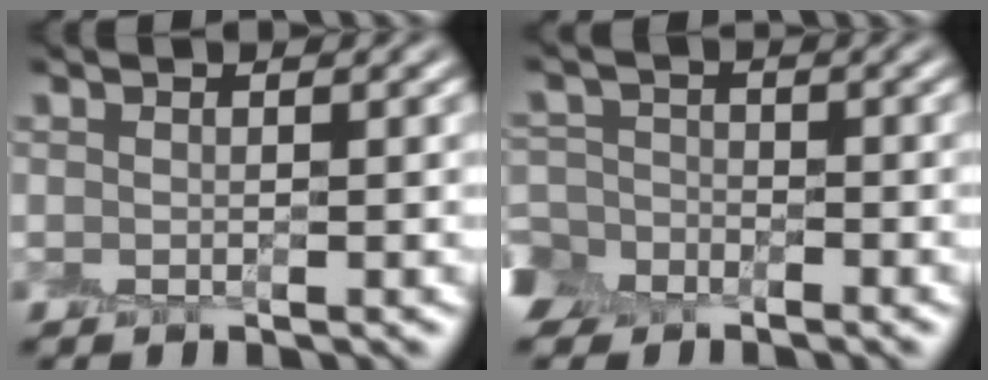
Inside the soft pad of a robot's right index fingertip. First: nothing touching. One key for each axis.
{"total": 5.9, "fx": -3.7, "fy": 4.2, "fz": 1.8, "tx": -0.022, "ty": -0.011, "tz": -0.073}